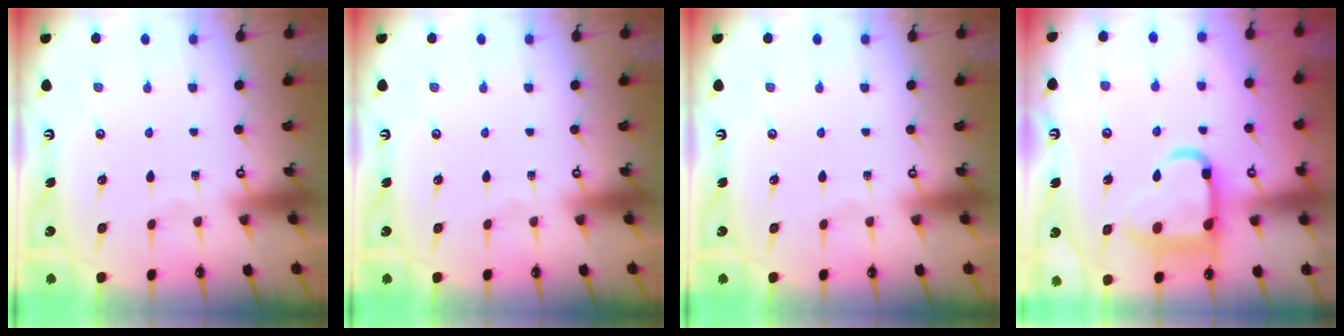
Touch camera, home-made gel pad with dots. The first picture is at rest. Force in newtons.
{"total": 0.0}
{"total": 0.0}
{"total": 13.9, "press": 13.8, "slide": 1.7}